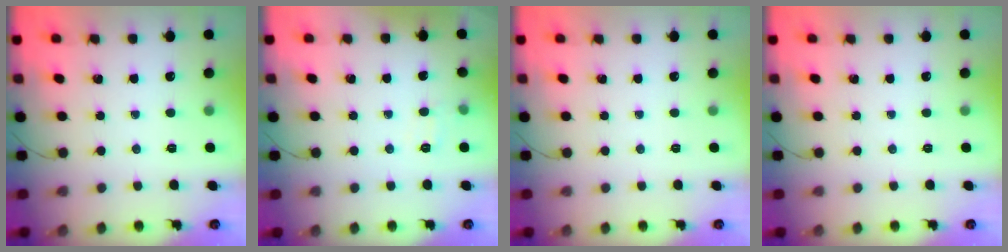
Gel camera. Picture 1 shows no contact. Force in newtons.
{"total": 6.3, "press": 6.2, "slide": 1.5}
{"total": 0.0}
{"total": 0.0}